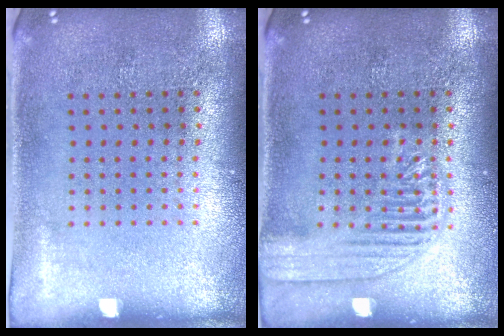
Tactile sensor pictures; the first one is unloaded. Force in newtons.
{"total": 2.4, "press": 2.4, "slide": 0.3}